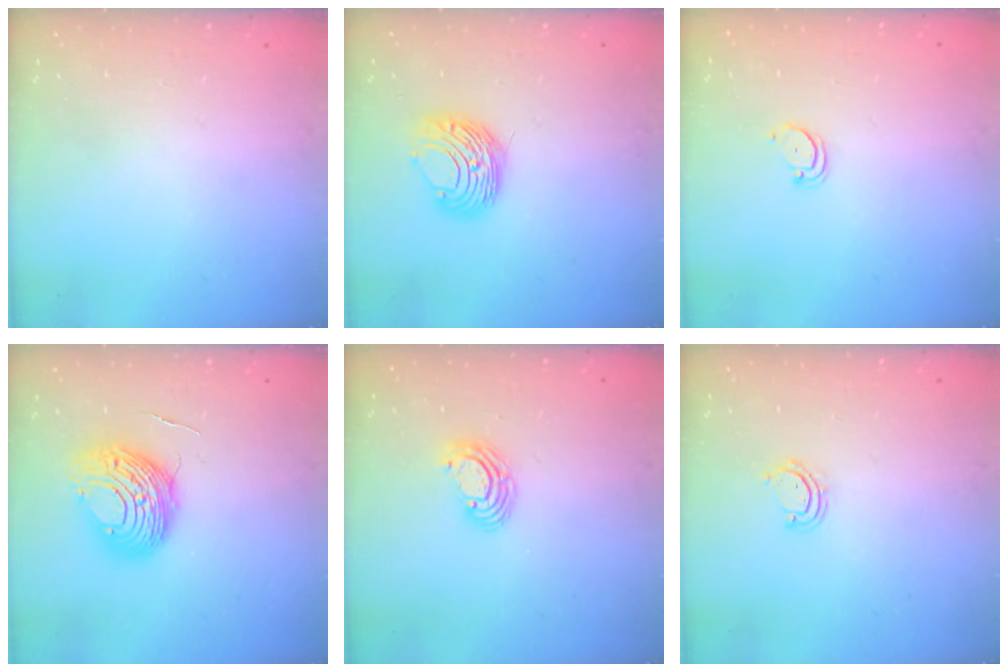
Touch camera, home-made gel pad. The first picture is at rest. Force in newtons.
{"total": 9.7, "press": 9.7, "slide": 1.0}
{"total": 2.5, "press": 2.5, "slide": 0.2}
{"total": 11.2, "press": 11.2, "slide": 1.2}
{"total": 5.3, "press": 5.3, "slide": 0.4}
{"total": 3.8, "press": 3.8, "slide": 0.2}